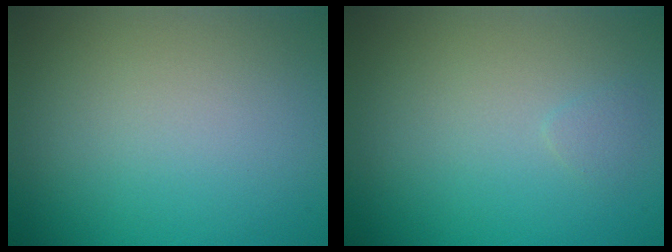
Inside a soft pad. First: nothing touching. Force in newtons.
{"total": 0.6, "press": 0.6, "slide": 0.1}